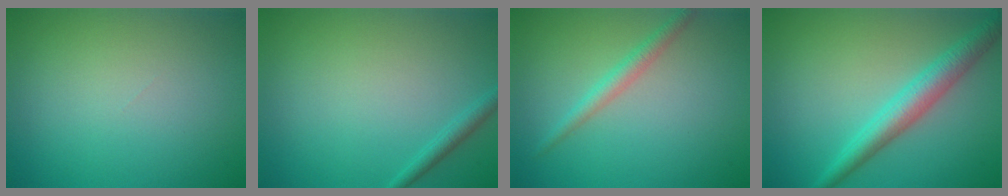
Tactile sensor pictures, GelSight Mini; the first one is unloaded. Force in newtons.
{"total": 1.3, "press": 1.3, "slide": 0.1}
{"total": 2.0, "press": 2.0, "slide": 0.1}
{"total": 4.1, "press": 4.1, "slide": 0.1}